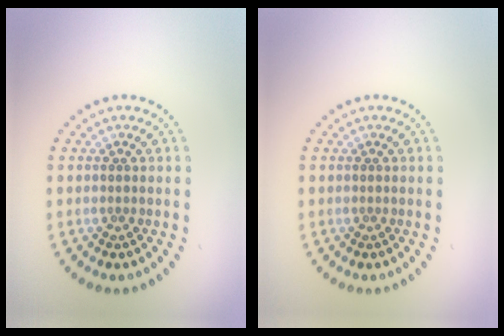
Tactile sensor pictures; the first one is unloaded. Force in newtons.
{"total": 0.0}